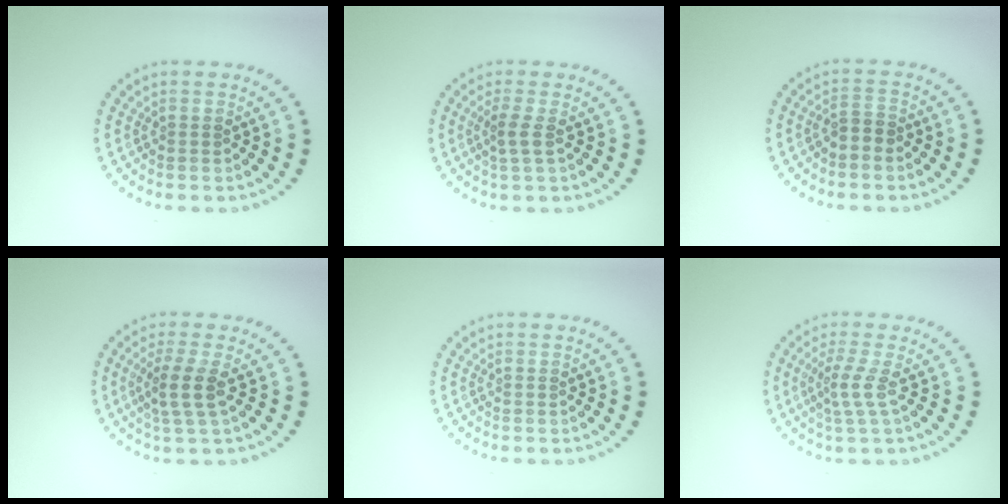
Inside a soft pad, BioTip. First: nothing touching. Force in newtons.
{"total": 1.7, "press": 1.3, "slide": 1.0}
{"total": 1.6, "press": 1.4, "slide": 0.8}
{"total": 2.6, "press": 2.1, "slide": 1.6}
{"total": 0.0}
{"total": 2.3, "press": 1.5, "slide": 1.7}